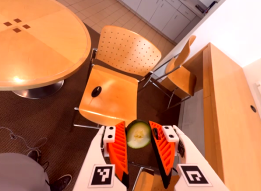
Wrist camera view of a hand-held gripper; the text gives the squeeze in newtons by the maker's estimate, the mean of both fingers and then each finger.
{"total": 6.8, "left": 6.7, "right": 6.9}